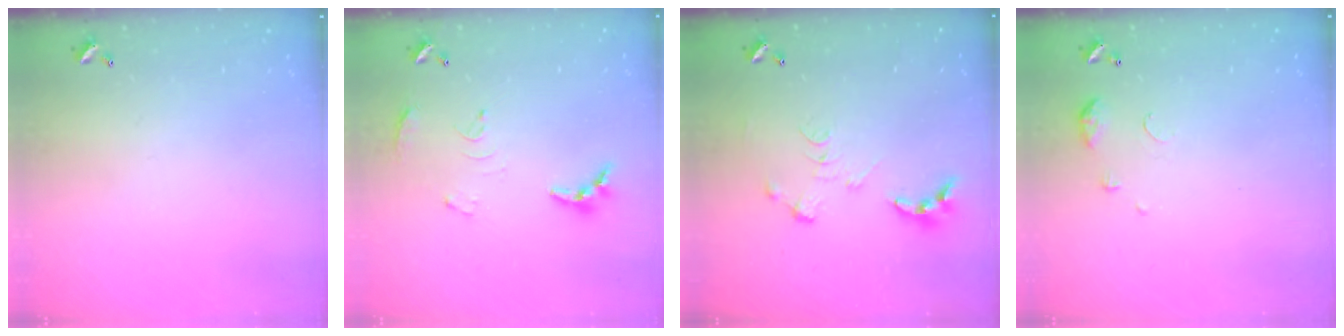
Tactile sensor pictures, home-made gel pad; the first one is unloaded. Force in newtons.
{"total": 8.7, "press": 8.7, "slide": 0.5}
{"total": 0.0}
{"total": 6.3, "press": 6.3, "slide": 0.8}